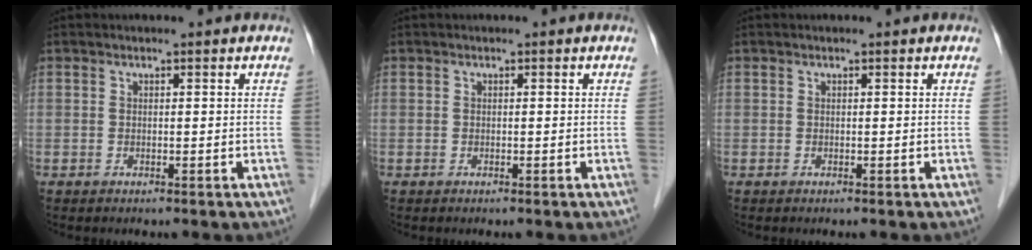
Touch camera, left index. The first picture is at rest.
{"total": 0.0}
{"total": 0.0}